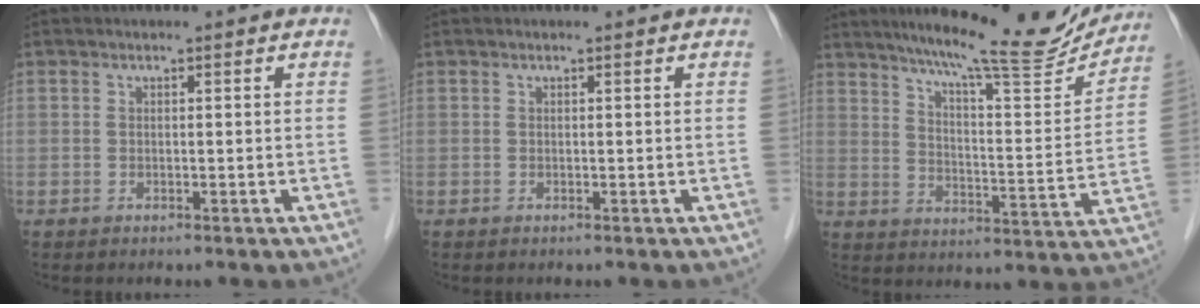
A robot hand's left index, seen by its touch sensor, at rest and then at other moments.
{"total": 0.0}
{"total": 18.8, "force": [16.6, 1.6, 8.5], "torque": [-0.131, -0.029, 0.227]}